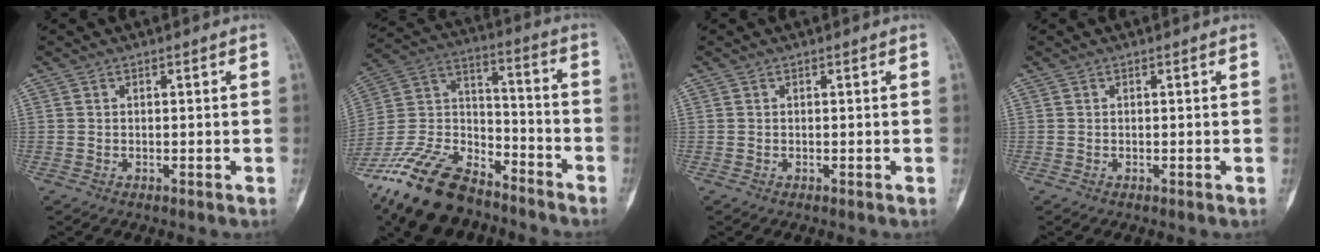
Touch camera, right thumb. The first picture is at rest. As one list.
[{"total": 21.4, "force": [-15.9, 9.9, 10.4], "torque": [-0.218, 0.069, -0.295]}, {"total": 0.0}, {"total": 0.0}]